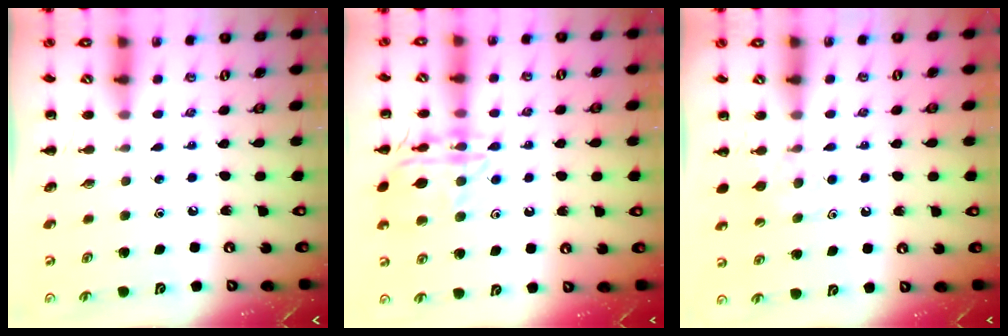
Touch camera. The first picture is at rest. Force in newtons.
{"total": 13.9, "press": 13.9, "slide": 0.9}
{"total": 5.7, "press": 5.4, "slide": 1.9}